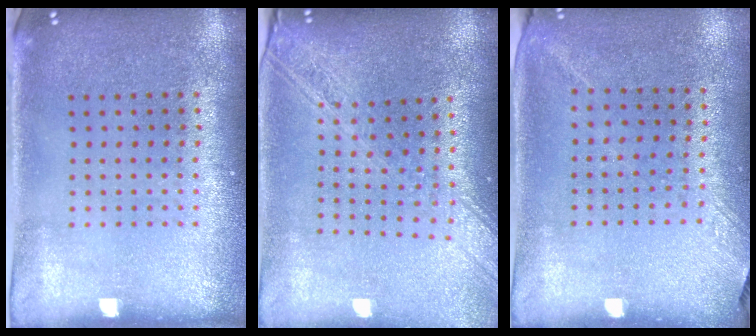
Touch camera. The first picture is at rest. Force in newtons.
{"total": 2.2, "press": 1.9, "slide": 1.2}
{"total": 1.2, "press": 0.9, "slide": 0.8}